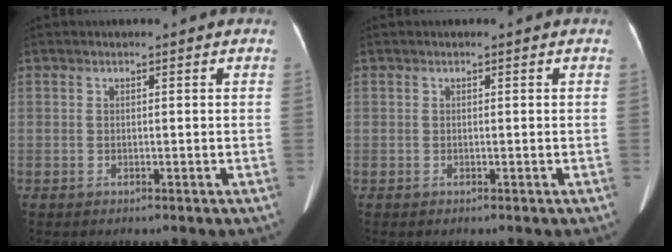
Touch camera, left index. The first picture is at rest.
{"total": 0.0}